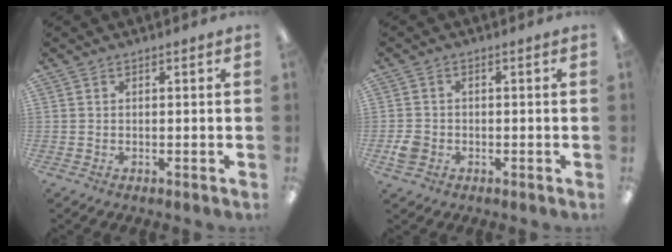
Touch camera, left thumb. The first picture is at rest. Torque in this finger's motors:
{"motor_torque": [-0.06, 0.05, -0.02, 0.03, 0.00]}